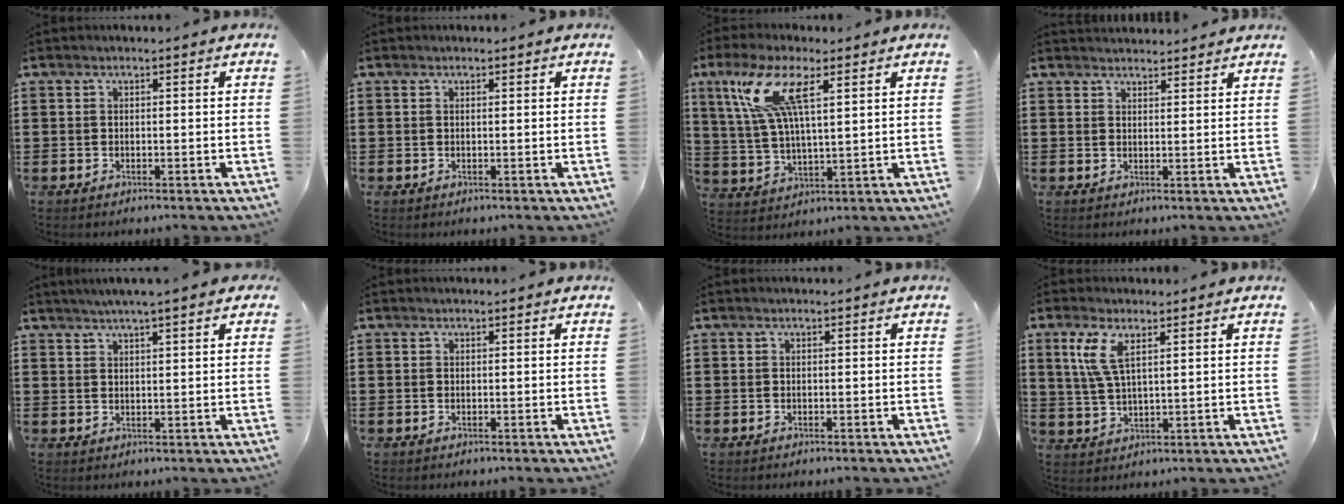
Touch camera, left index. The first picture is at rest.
{"total": 0.0}
{"total": 10.7, "force": [5.6, 2.9, 8.7], "torque": [-0.197, 0.000, 0.094]}
{"total": 2.1, "force": [2.1, 0.2, -0.1], "torque": [-0.002, 0.000, 0.042]}
{"total": 3.1, "force": [2.5, 0.3, 1.9], "torque": [-0.041, 0.006, 0.044]}
{"total": 0.0}
{"total": 0.0}
{"total": 5.7, "force": [2.9, 1.8, 4.6], "torque": [-0.109, 0.001, 0.049]}